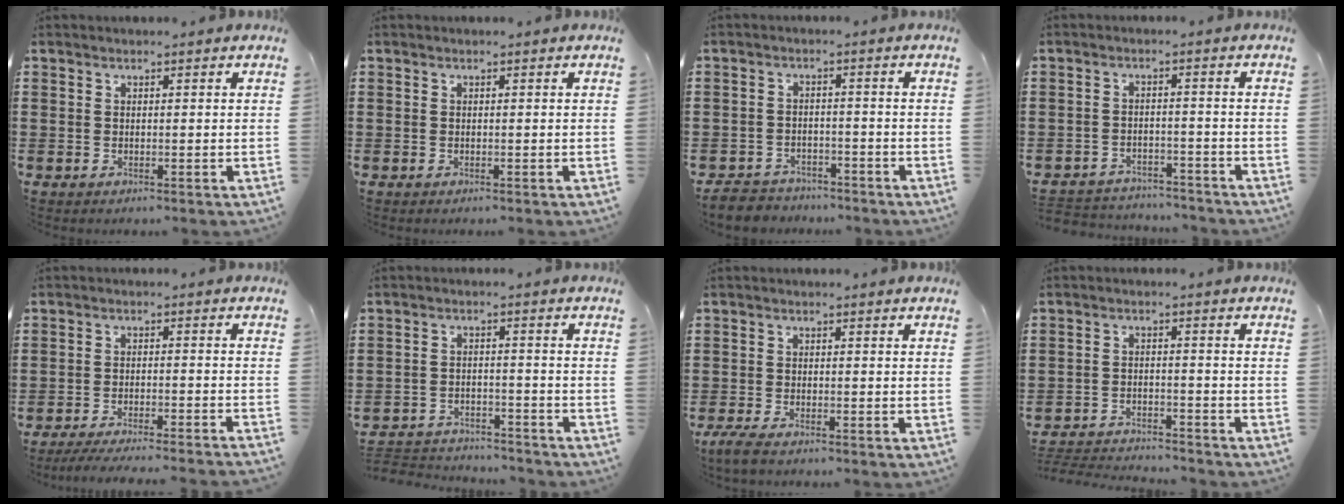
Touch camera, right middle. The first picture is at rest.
{"total": 0.0}
{"total": 3.6, "force": [-3.4, 1.1, 0.0], "torque": [-0.012, 0.001, -0.076]}
{"total": 3.2, "force": [-3.1, 0.6, -0.1], "torque": [-0.006, 0.002, -0.068]}
{"total": 3.9, "force": [-3.7, -0.2, 1.3], "torque": [-0.020, -0.004, -0.073]}
{"total": 3.2, "force": [-3.2, 0.6, 0.0], "torque": [-0.008, 0.003, -0.070]}
{"total": 2.0, "force": [-1.6, 0.2, 1.2], "torque": [-0.035, -0.003, -0.035]}
{"total": 3.3, "force": [-3.3, 0.3, 0.3], "torque": [-0.009, 0.003, -0.072]}